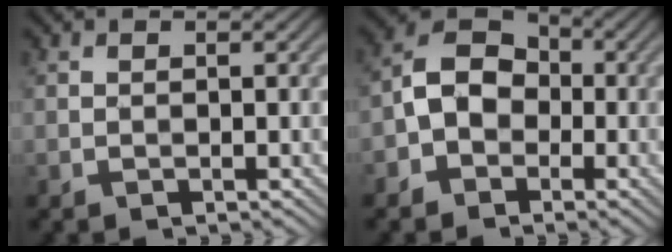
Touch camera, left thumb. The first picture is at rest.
{"total": 6.4, "force": [-1.8, 5.1, 3.5], "torque": [-0.070, 0.010, -0.053]}